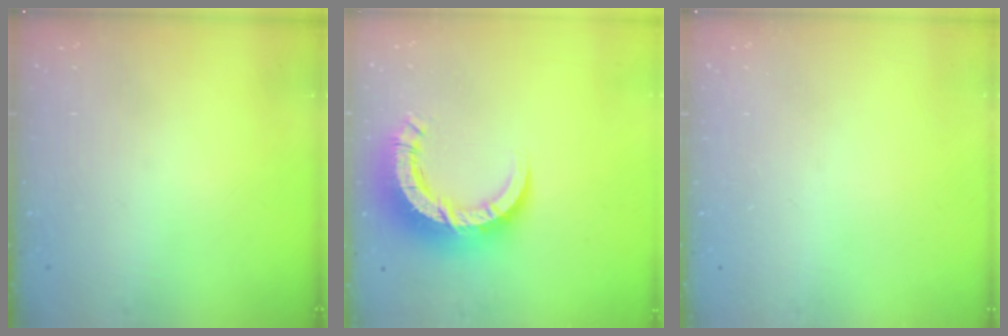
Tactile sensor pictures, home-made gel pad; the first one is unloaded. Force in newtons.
{"total": 11.3, "press": 11.2, "slide": 1.3}
{"total": 0.0}